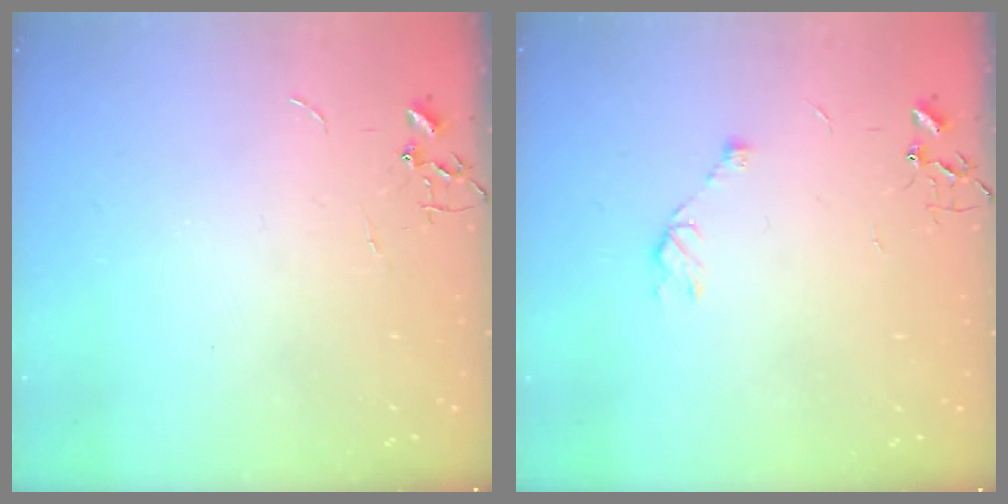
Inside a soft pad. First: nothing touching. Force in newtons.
{"total": 5.8, "press": 5.7, "slide": 1.2}